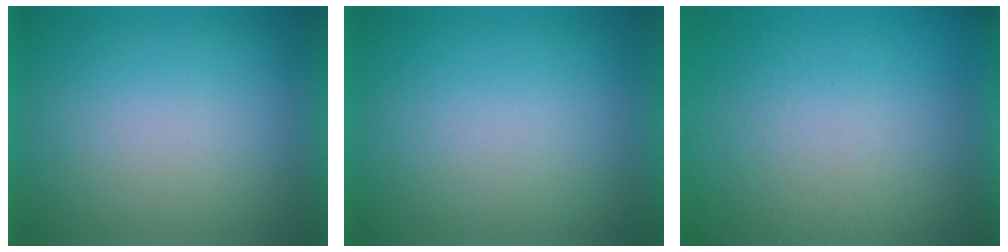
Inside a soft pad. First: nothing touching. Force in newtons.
{"total": 0.0}
{"total": 5.1}